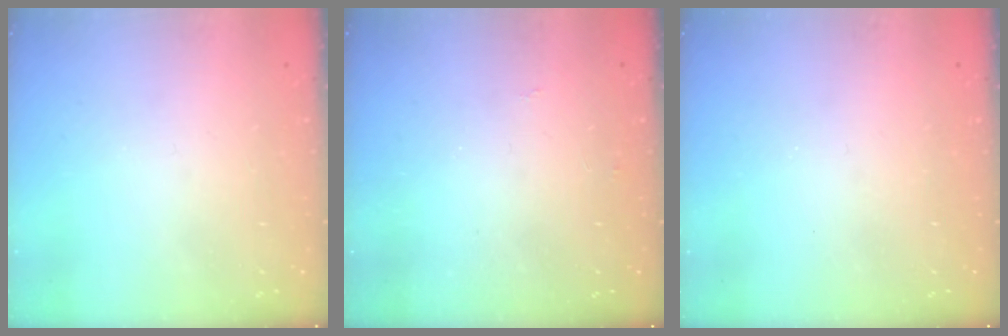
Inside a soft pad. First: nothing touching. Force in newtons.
{"total": 3.7, "press": 3.6, "slide": 0.5}
{"total": 0.0}